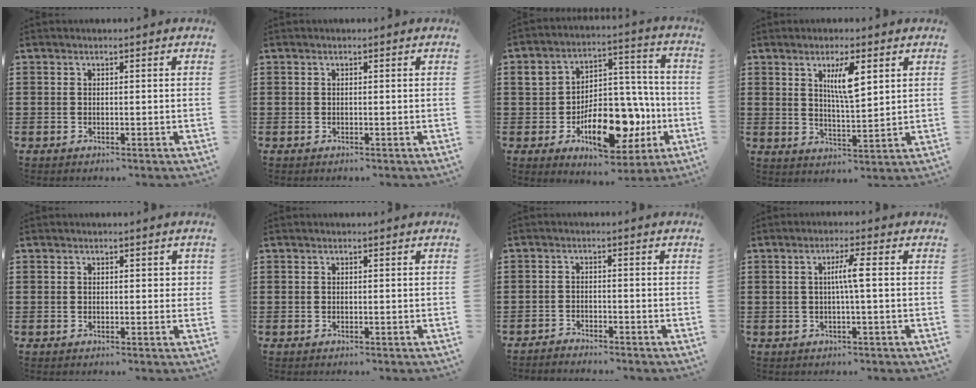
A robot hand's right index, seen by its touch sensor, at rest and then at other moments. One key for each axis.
{"total": 0.0}
{"total": 14.7, "fx": -4.5, "fy": 9.2, "fz": 10.5, "tx": -0.152, "ty": 0.015, "tz": -0.071}
{"total": 5.8, "fx": 2.5, "fy": 1.4, "fz": 5.0, "tx": -0.099, "ty": 0.003, "tz": 0.039}
{"total": 1.1, "fx": 0.3, "fy": 0.6, "fz": 0.8, "tx": -0.009, "ty": 0.003, "tz": 0.003}
{"total": 0.0}
{"total": 1.8, "fx": -1.8, "fy": 0.1, "fz": -0.1, "tx": -0.003, "ty": 0.004, "tz": -0.040}
{"total": 3.6, "fx": 0.1, "fy": -0.1, "fz": 3.5, "tx": -0.067, "ty": -0.002, "tz": -0.004}